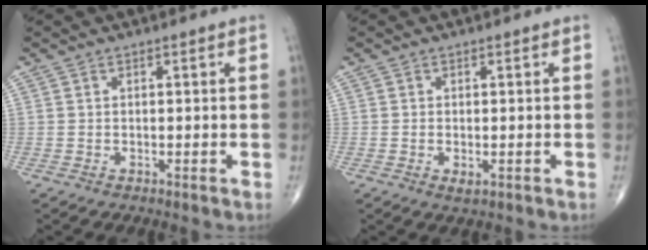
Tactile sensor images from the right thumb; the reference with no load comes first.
{"total": 1.4, "force": [-0.4, 0.6, 1.2], "torque": [-0.019, -0.003, -0.005]}